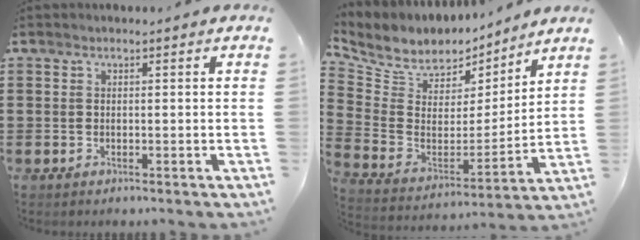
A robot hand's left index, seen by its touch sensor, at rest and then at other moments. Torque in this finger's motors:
{"motor_torque": [2.14, 0.00, 0.21, 0.03]}